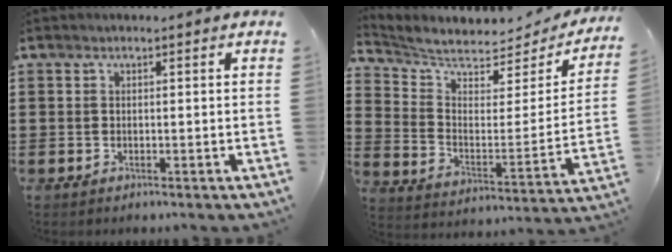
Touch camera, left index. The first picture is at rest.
{"total": 4.4, "force": [4.2, 0.8, 1.3], "torque": [-0.053, -0.047, 0.066]}